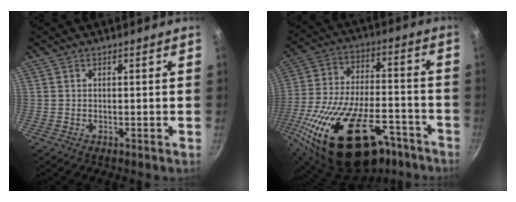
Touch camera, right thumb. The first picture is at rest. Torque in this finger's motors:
{"motor_torque": [1.03, 0.62, 2.76, -0.02, 0.73]}